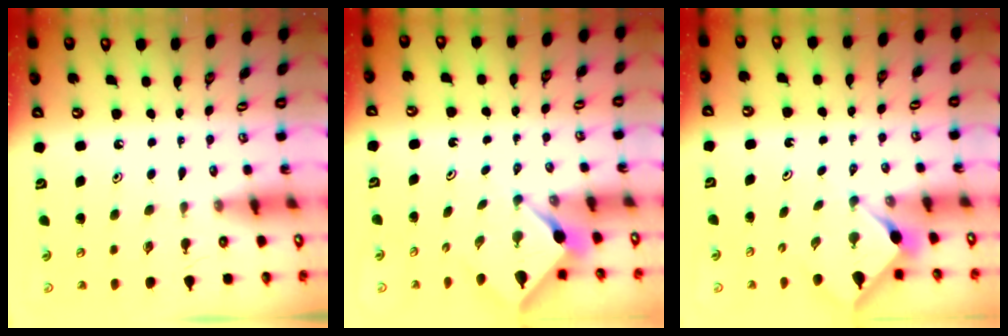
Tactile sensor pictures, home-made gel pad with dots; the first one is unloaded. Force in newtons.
{"total": 2.6, "press": 2.6, "slide": 0.3}
{"total": 2.9, "press": 2.9, "slide": 0.3}